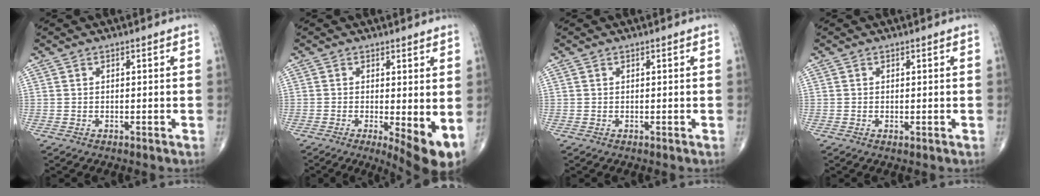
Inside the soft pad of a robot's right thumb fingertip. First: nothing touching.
{"total": 7.8, "force": [-1.2, 2.1, 7.4], "torque": [-0.109, -0.022, -0.014]}
{"total": 0.0}
{"total": 0.6, "force": [-0.1, 0.2, 0.5], "torque": [-0.012, -0.003, -0.004]}